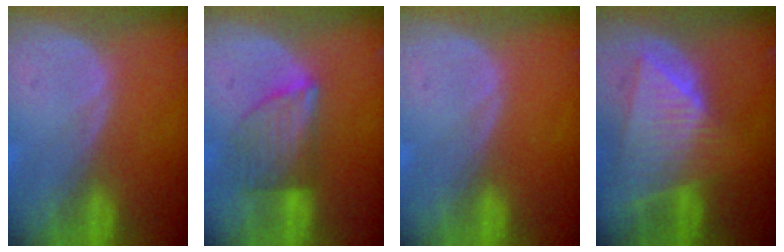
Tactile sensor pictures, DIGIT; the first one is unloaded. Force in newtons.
{"total": 6.0, "press": 6.0, "slide": 0.7}
{"total": 0.0}
{"total": 9.2, "press": 8.2, "slide": 4.2}